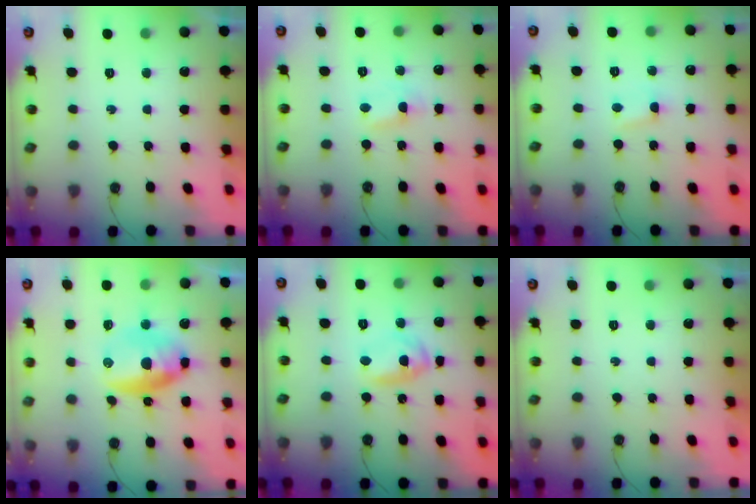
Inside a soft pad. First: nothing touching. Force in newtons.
{"total": 2.8, "press": 2.8, "slide": 0.3}
{"total": 2.0, "press": 2.0, "slide": 0.3}
{"total": 16.6, "press": 13.8, "slide": 9.3}
{"total": 8.7, "press": 8.7, "slide": 0.7}
{"total": 0.0}